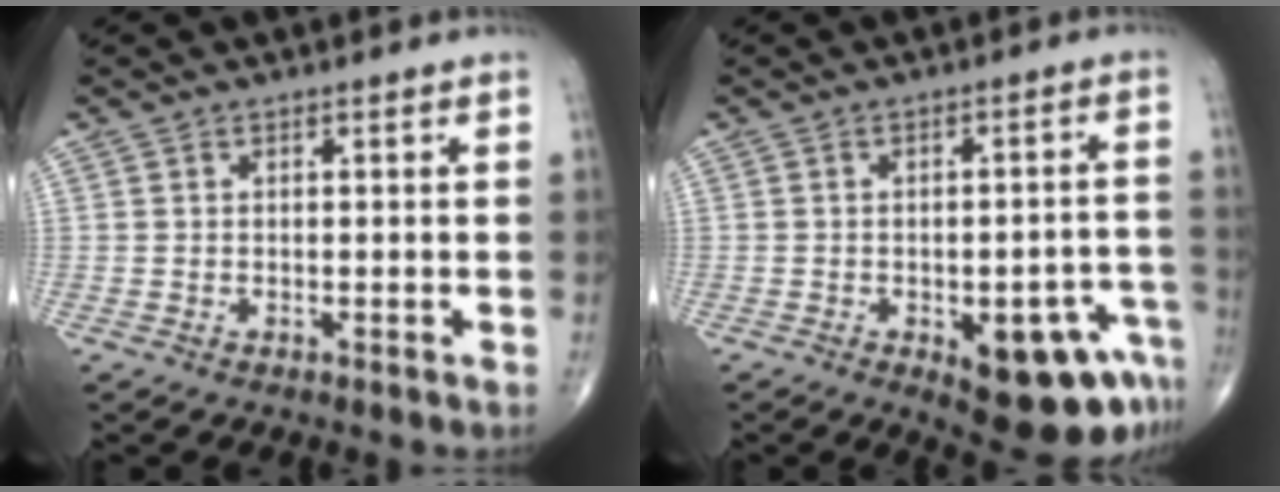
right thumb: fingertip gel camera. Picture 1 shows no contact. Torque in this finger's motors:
{"motor_torque": [1.28, 1.12, 0.76, -1.02, 0.24]}